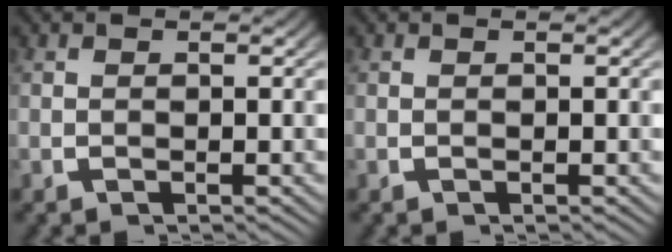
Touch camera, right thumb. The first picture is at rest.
{"total": 0.0}